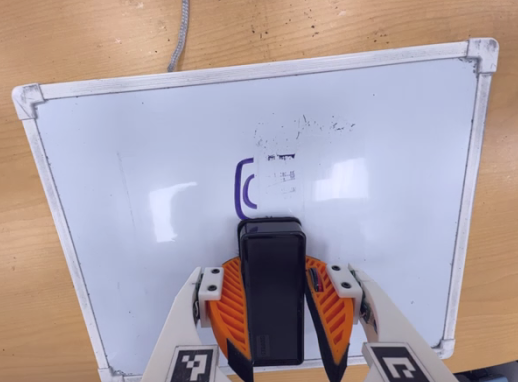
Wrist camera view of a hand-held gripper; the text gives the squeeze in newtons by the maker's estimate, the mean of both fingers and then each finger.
{"total": 10.0, "left": 9.2, "right": 10.8}